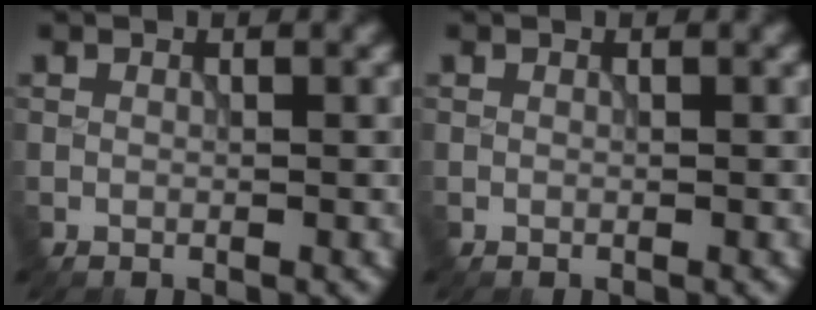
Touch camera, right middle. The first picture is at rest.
{"total": 0.0}